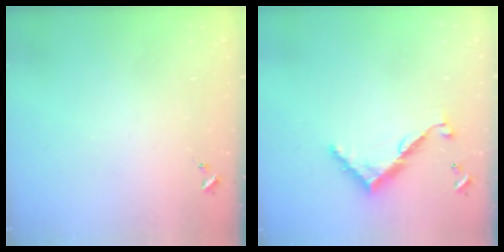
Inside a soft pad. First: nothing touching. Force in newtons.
{"total": 9.7, "press": 9.7, "slide": 0.4}